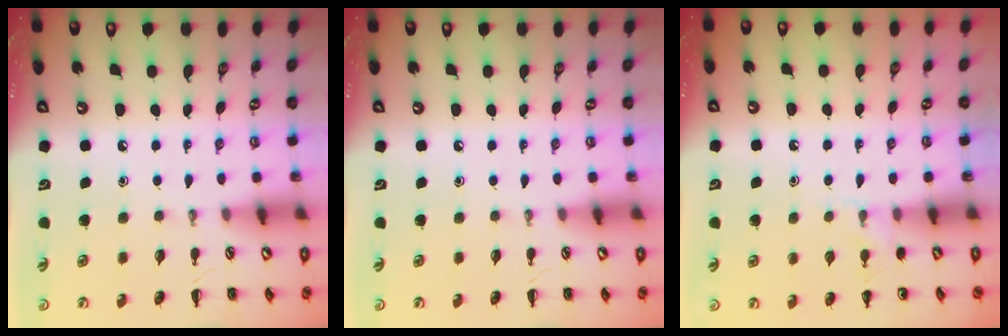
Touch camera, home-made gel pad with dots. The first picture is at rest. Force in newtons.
{"total": 0.0}
{"total": 5.3, "press": 5.0, "slide": 1.7}